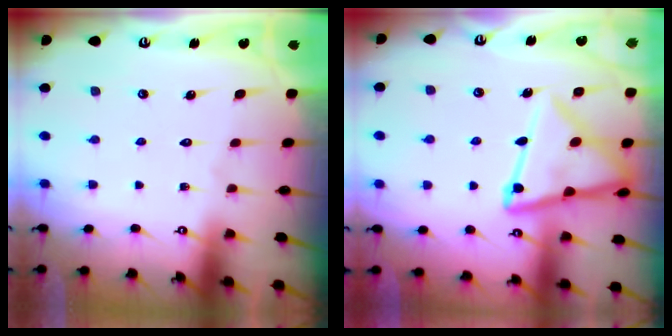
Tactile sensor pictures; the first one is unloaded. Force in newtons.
{"total": 15.2, "press": 15.2, "slide": 1.4}